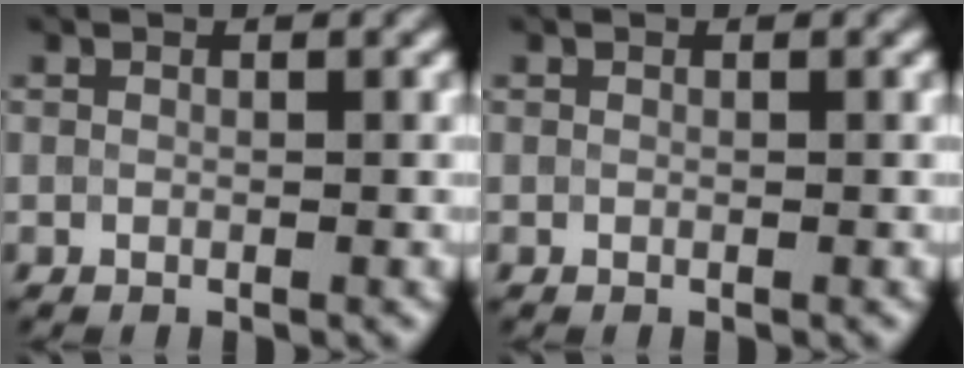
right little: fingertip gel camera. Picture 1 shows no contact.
{"total": 0.0}